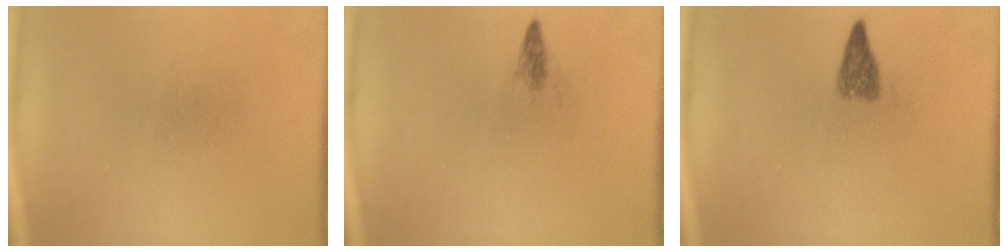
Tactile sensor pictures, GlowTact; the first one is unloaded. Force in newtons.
{"total": 1.0}
{"total": 2.3}